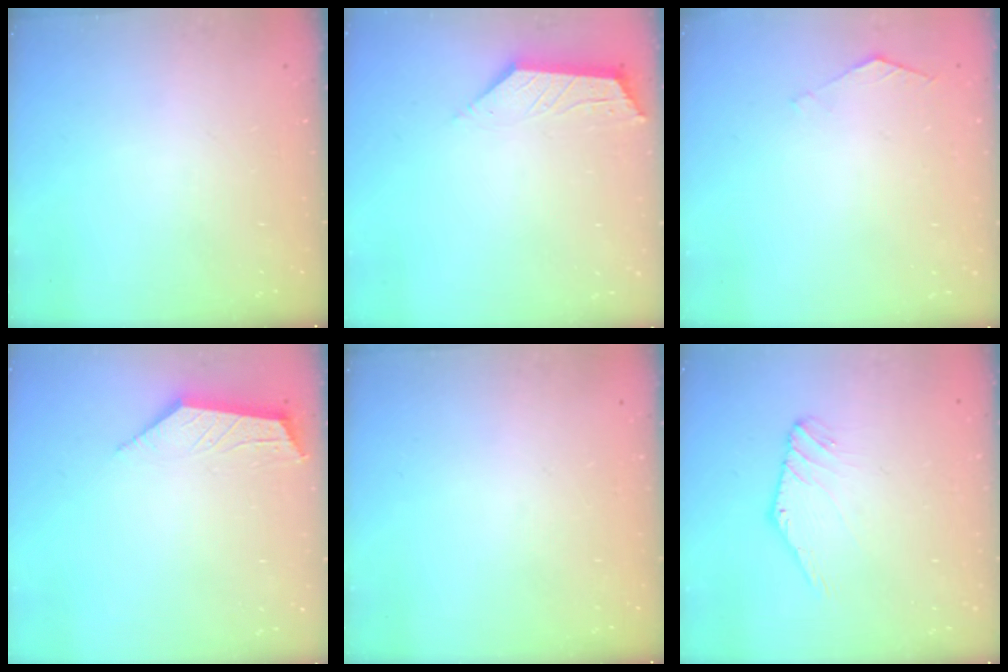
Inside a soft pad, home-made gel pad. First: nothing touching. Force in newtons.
{"total": 2.8, "press": 2.8, "slide": 0.5}
{"total": 1.2, "press": 1.1, "slide": 0.4}
{"total": 4.0, "press": 3.9, "slide": 0.6}
{"total": 0.0}
{"total": 0.0}